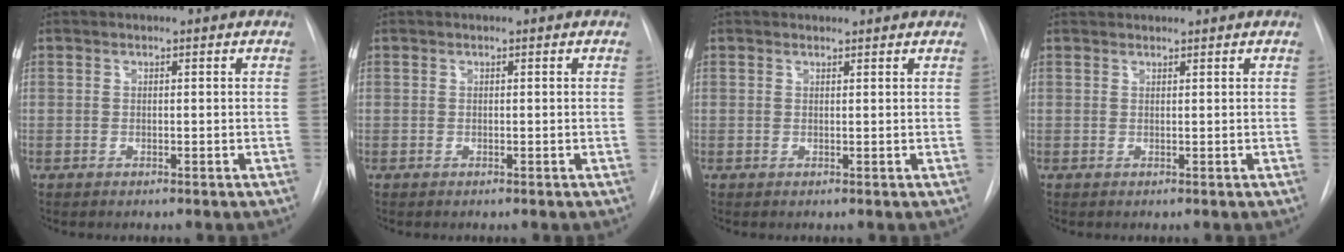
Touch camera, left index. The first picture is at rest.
{"total": 0.0}
{"total": 1.6, "force": [1.6, 0.4, 0.0], "torque": [-0.011, 0.008, 0.019]}
{"total": 2.6, "force": [2.5, 0.3, 0.5], "torque": [-0.008, 0.031, 0.042]}